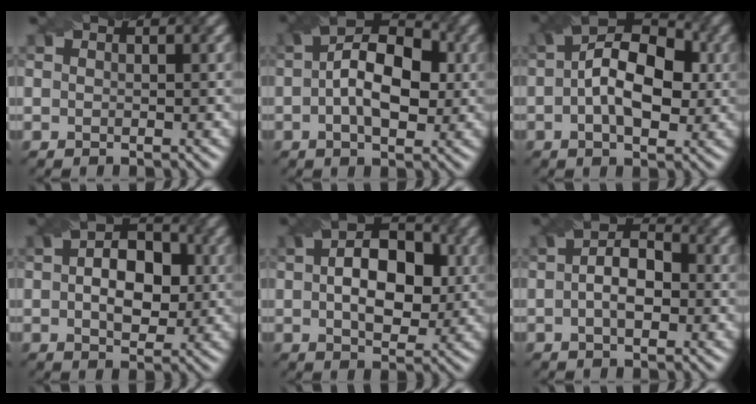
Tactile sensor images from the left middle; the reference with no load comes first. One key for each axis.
{"total": 7.1, "fx": -0.2, "fy": 4.2, "fz": 5.8, "tx": -0.083, "ty": 0.017, "tz": 0.002}
{"total": 7.9, "fx": -0.2, "fy": 4.6, "fz": 6.4, "tx": -0.087, "ty": 0.020, "tz": 0.002}
{"total": 5.5, "fx": -0.3, "fy": 3.8, "fz": 4.0, "tx": -0.048, "ty": 0.010, "tz": 0.005}
{"total": 7.0, "fx": 0.1, "fy": 4.6, "fz": 5.3, "tx": -0.068, "ty": 0.012, "tz": 0.010}
{"total": 3.5, "fx": -1.0, "fy": 2.2, "fz": 2.6, "tx": -0.028, "ty": 0.007, "tz": -0.006}